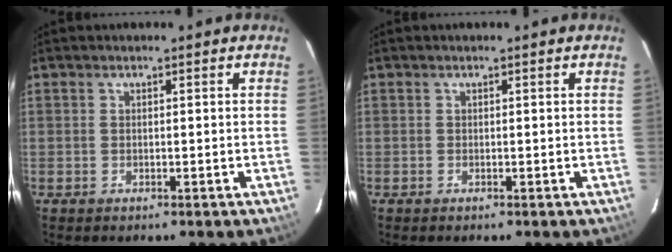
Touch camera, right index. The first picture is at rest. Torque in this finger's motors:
{"motor_torque": [0.13, 0.09, -0.02, 0.01]}